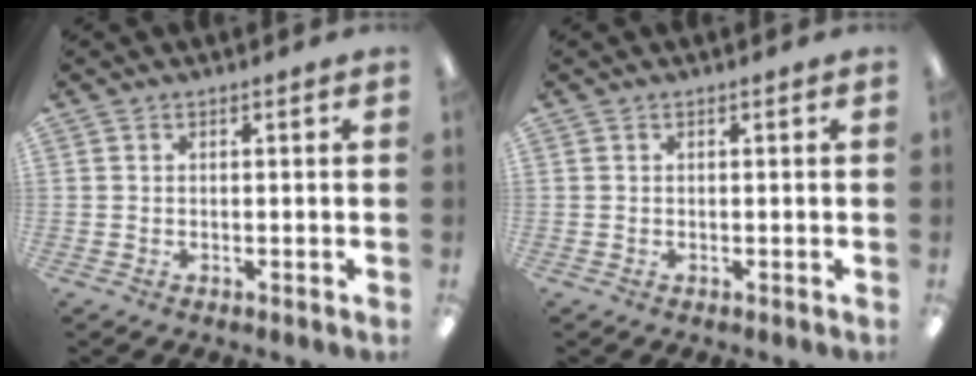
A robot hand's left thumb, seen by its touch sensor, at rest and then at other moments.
{"total": 0.0}